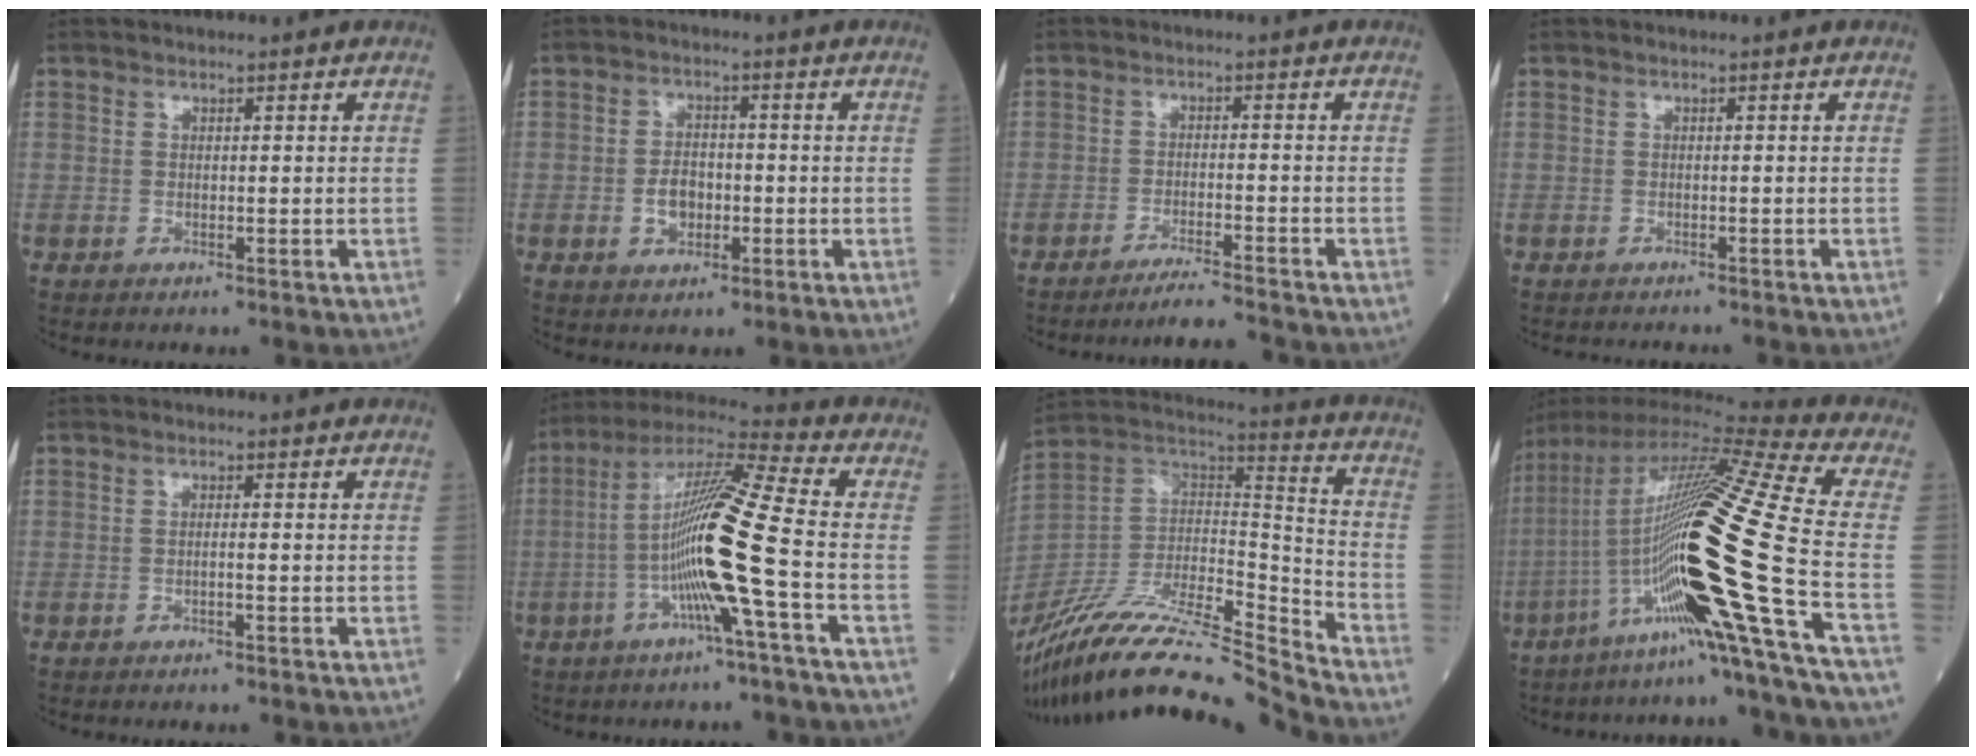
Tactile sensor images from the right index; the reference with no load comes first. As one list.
[{"total": 4.0, "force": [-1.0, 2.7, 2.8], "torque": [-0.053, 0.004, -0.016]}, {"total": 5.8, "force": [-5.4, -1.4, 1.2], "torque": [-0.015, -0.013, -0.091]}, {"total": 3.1, "force": [-3.0, 0.4, 0.9], "torque": [-0.010, -0.006, -0.040]}, {"total": 0.7, "force": [-0.3, -0.2, 0.7], "torque": [-0.012, 0.001, -0.005]}, {"total": 14.6, "force": [-3.3, -1.5, 14.2], "torque": [-0.267, 0.007, -0.074]}, {"total": 24.8, "force": [-22.2, 1.0, 11.1], "torque": [-0.244, 0.000, -0.390]}, {"total": 28.7, "force": [-8.1, -1.5, 27.4], "torque": [-0.478, -0.024, -0.163]}]